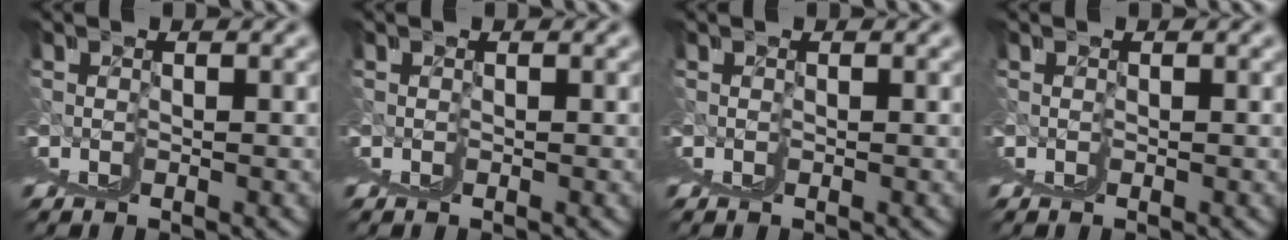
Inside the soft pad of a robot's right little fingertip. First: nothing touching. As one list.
[{"total": 0.0}, {"total": 0.0}, {"total": 0.0}]